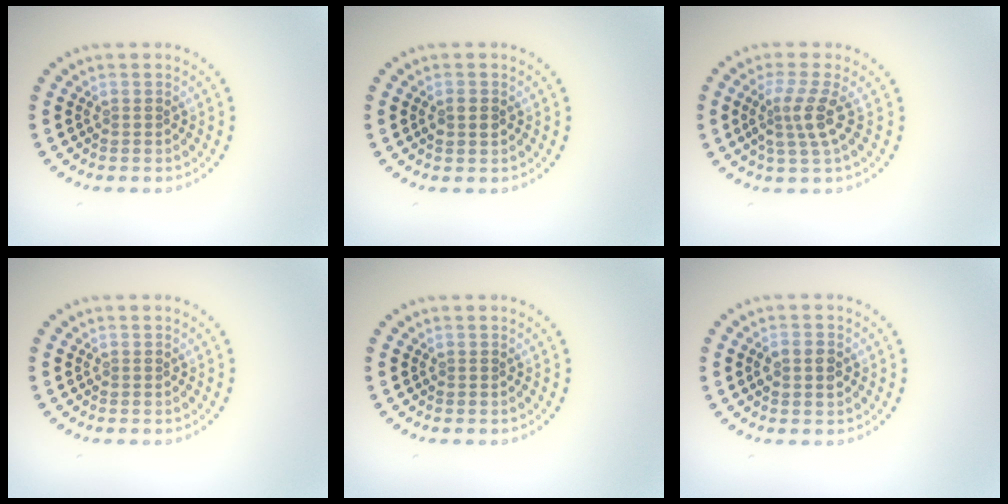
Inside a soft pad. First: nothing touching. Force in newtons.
{"total": 1.1, "press": 1.1, "slide": 0.1}
{"total": 2.9, "press": 2.2, "slide": 1.9}
{"total": 0.0}
{"total": 0.0}
{"total": 1.9, "press": 1.9, "slide": 0.0}